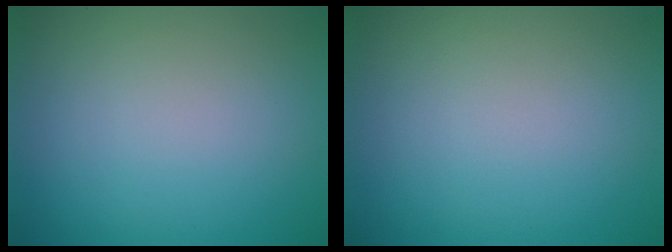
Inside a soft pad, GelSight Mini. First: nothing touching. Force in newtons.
{"total": 0.0}